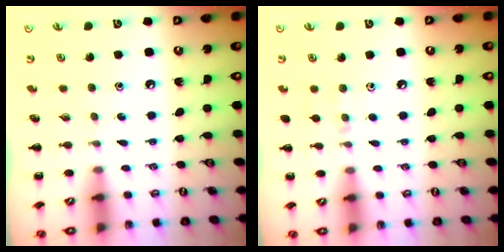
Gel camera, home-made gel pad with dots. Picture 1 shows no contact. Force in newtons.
{"total": 5.1, "press": 4.8, "slide": 1.7}